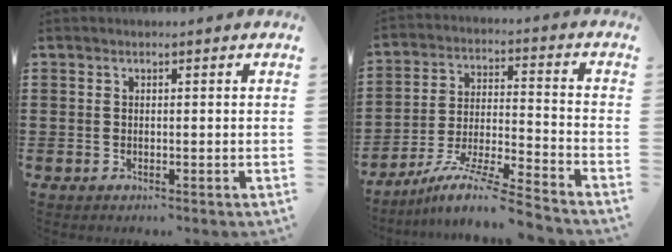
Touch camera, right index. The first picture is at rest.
{"total": 9.6, "force": [-8.3, 0.2, 4.7], "torque": [-0.090, 0.006, -0.166]}